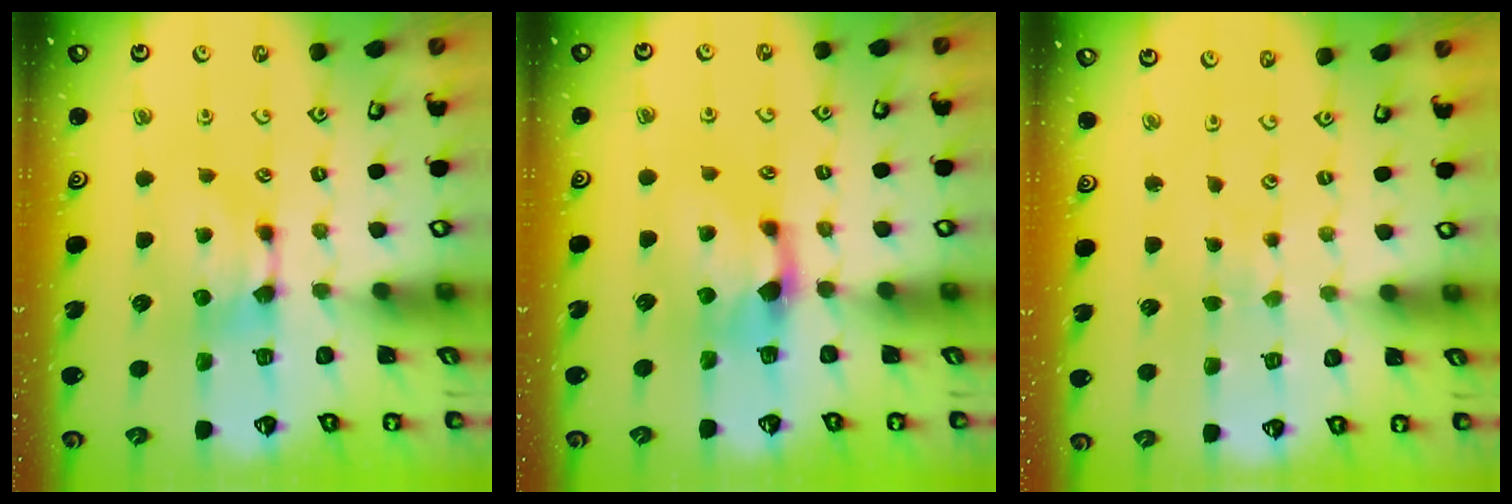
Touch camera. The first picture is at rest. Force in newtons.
{"total": 1.4, "press": 0.6, "slide": 1.2}
{"total": 5.2, "press": 5.2, "slide": 0.2}